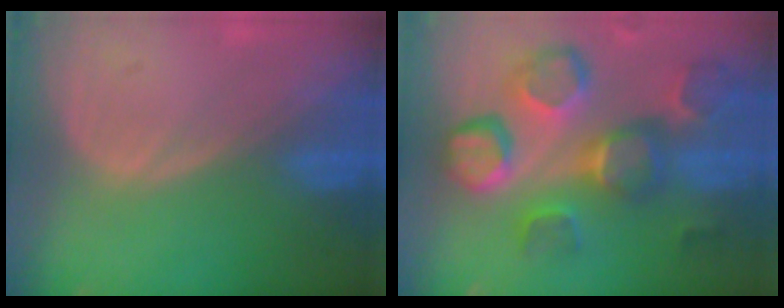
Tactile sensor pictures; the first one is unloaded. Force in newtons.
{"total": 12.5, "press": 11.1, "slide": 5.8}